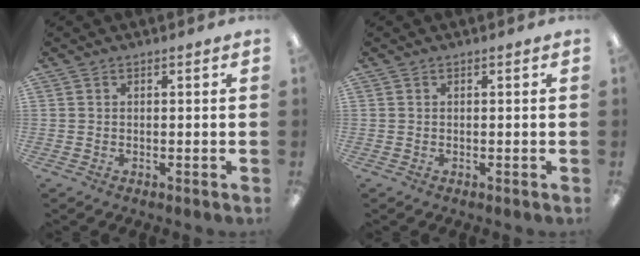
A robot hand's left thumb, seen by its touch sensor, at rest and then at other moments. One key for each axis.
{"total": 0.0}